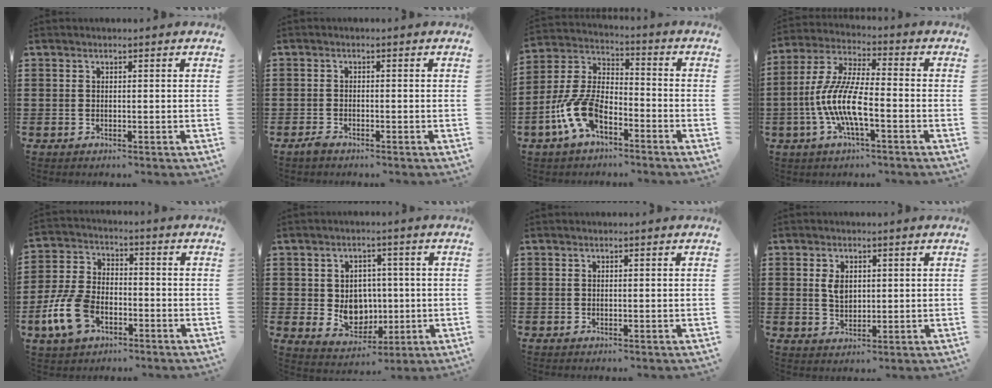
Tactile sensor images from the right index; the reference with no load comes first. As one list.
[{"total": 1.0, "force": [-0.9, 0.3, 0.4], "torque": [-0.009, -0.002, -0.016]}, {"total": 10.1, "force": [-5.1, 4.7, 7.3], "torque": [-0.189, -0.006, -0.103]}, {"total": 9.6, "force": [-3.3, 1.9, 8.8], "torque": [-0.210, -0.022, -0.071]}, {"total": 8.4, "force": [-3.6, 5.0, 5.7], "torque": [-0.149, 0.000, -0.073]}, {"total": 5.7, "force": [0.4, 5.3, 1.9], "torque": [-0.043, 0.003, 0.008]}, {"total": 0.0}, {"total": 3.0, "force": [0.7, 1.9, 2.2], "torque": [-0.049, 0.006, 0.012]}]